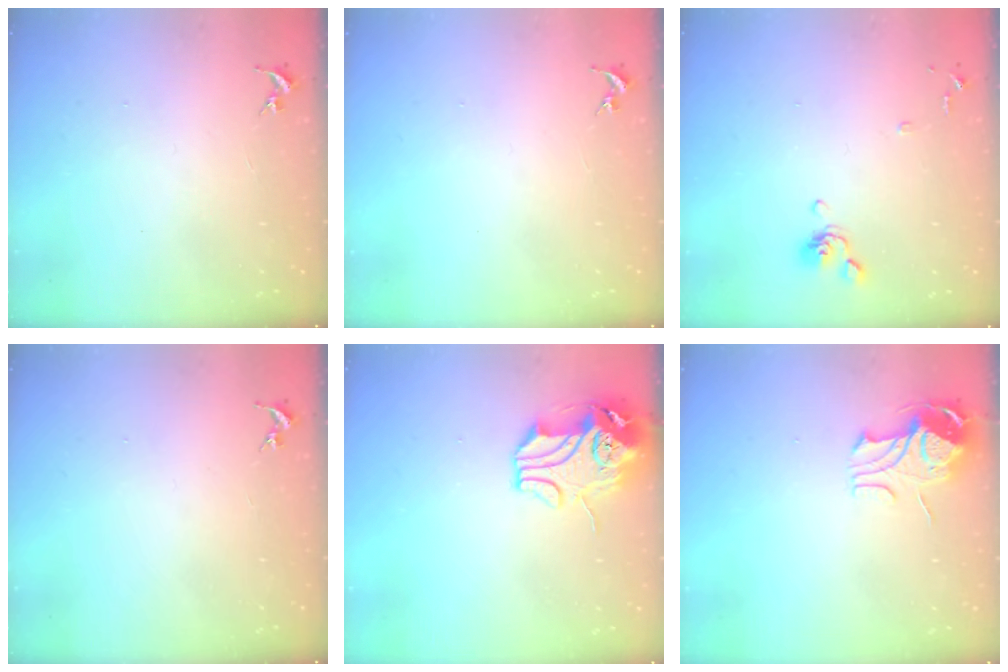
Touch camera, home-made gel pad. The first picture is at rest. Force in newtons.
{"total": 0.0}
{"total": 7.9, "press": 7.8, "slide": 1.5}
{"total": 0.0}
{"total": 11.6, "press": 11.4, "slide": 2.0}
{"total": 9.6, "press": 9.6, "slide": 1.0}